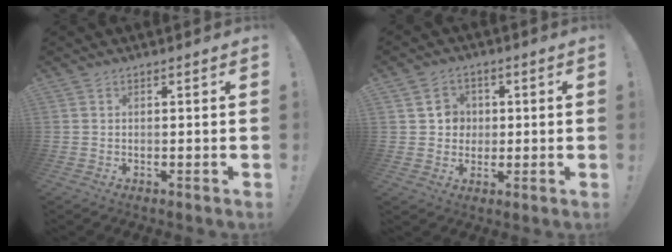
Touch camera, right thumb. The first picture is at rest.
{"total": 6.8, "force": [1.5, 6.5, 1.7], "torque": [-0.020, -0.004, 0.030]}